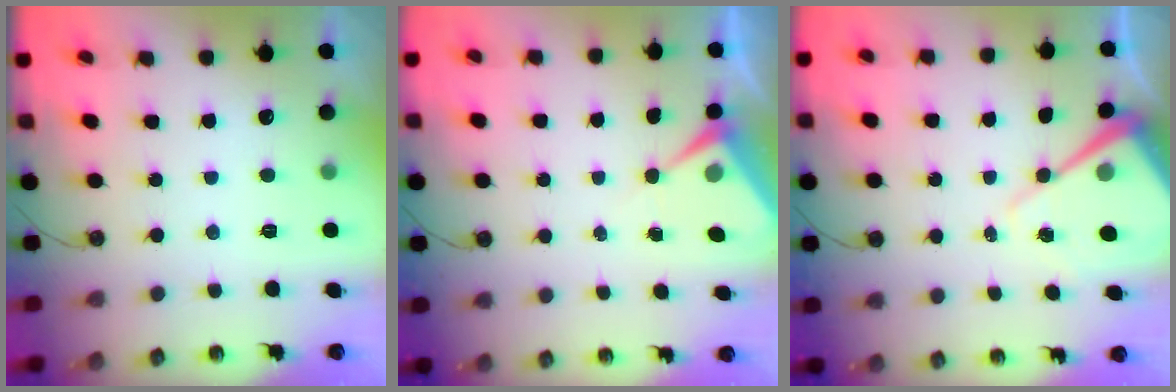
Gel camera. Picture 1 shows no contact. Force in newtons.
{"total": 6.0, "press": 6.0, "slide": 0.7}
{"total": 10.6, "press": 10.6, "slide": 0.9}